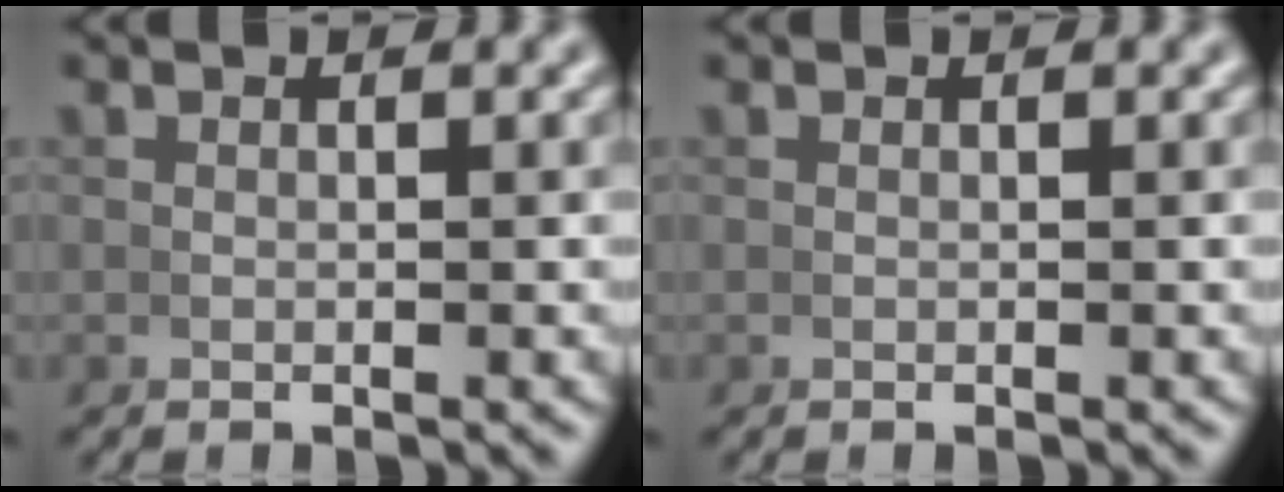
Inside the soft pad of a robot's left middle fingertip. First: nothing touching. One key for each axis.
{"total": 0.0}